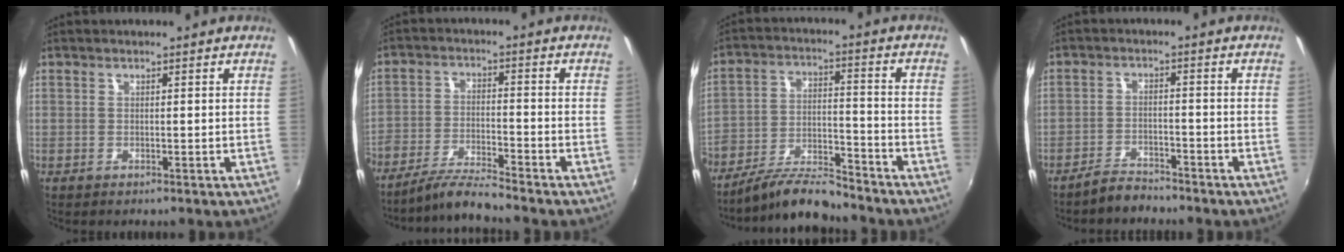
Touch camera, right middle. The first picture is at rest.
{"total": 7.0, "force": [-6.5, -0.5, 2.7], "torque": [-0.068, -0.001, -0.127]}
{"total": 11.2, "force": [-9.8, 2.4, 4.9], "torque": [-0.103, -0.003, -0.175]}
{"total": 4.1, "force": [-3.8, 1.0, 0.9], "torque": [-0.031, 0.007, -0.064]}